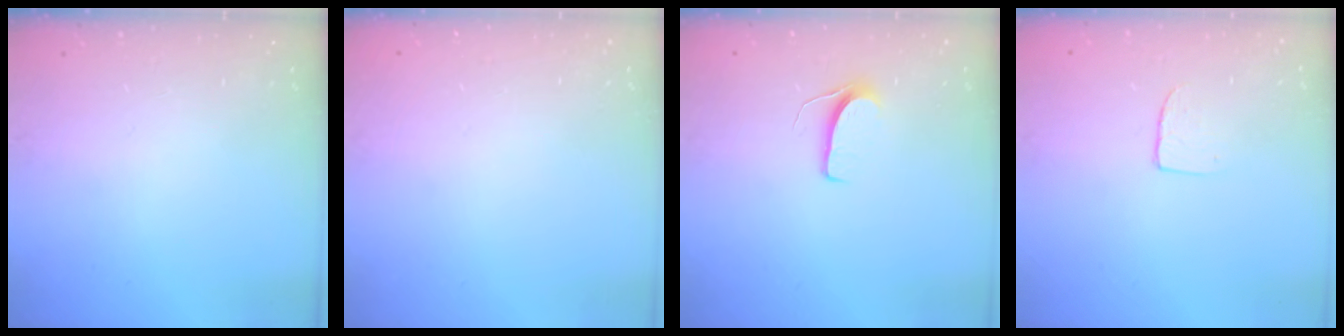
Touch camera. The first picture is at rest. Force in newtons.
{"total": 0.0}
{"total": 6.2, "press": 6.2, "slide": 0.5}
{"total": 4.3, "press": 4.3, "slide": 0.3}